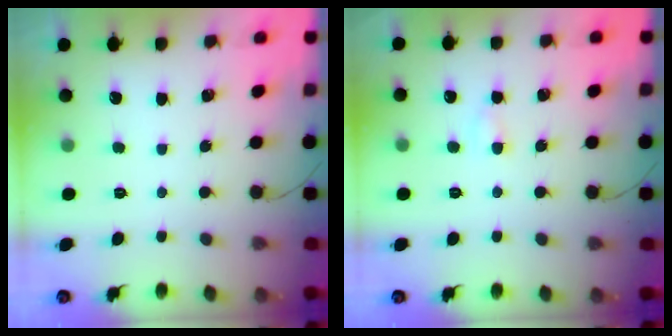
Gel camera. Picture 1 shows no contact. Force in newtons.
{"total": 2.7, "press": 2.5, "slide": 1.0}